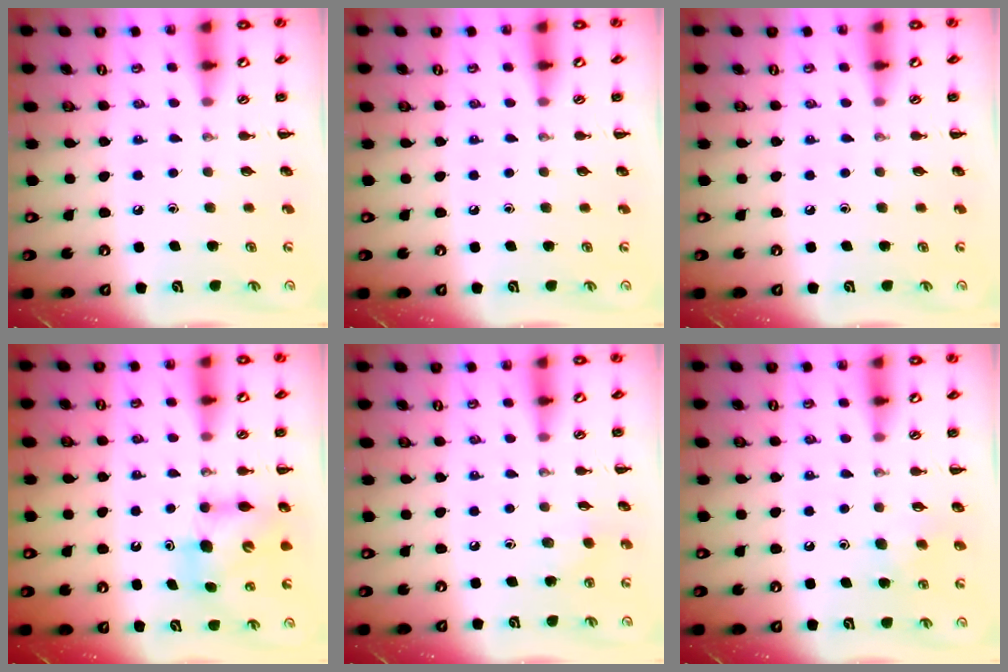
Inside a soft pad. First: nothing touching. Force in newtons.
{"total": 0.0}
{"total": 0.0}
{"total": 7.2, "press": 7.2, "slide": 0.4}
{"total": 3.4, "press": 3.2, "slide": 0.9}
{"total": 6.0, "press": 5.8, "slide": 1.7}